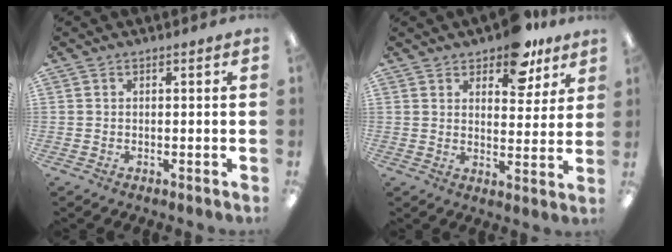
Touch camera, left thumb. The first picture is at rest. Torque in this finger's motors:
{"motor_torque": [1.37, 1.08, 1.28, -0.80, 0.04]}